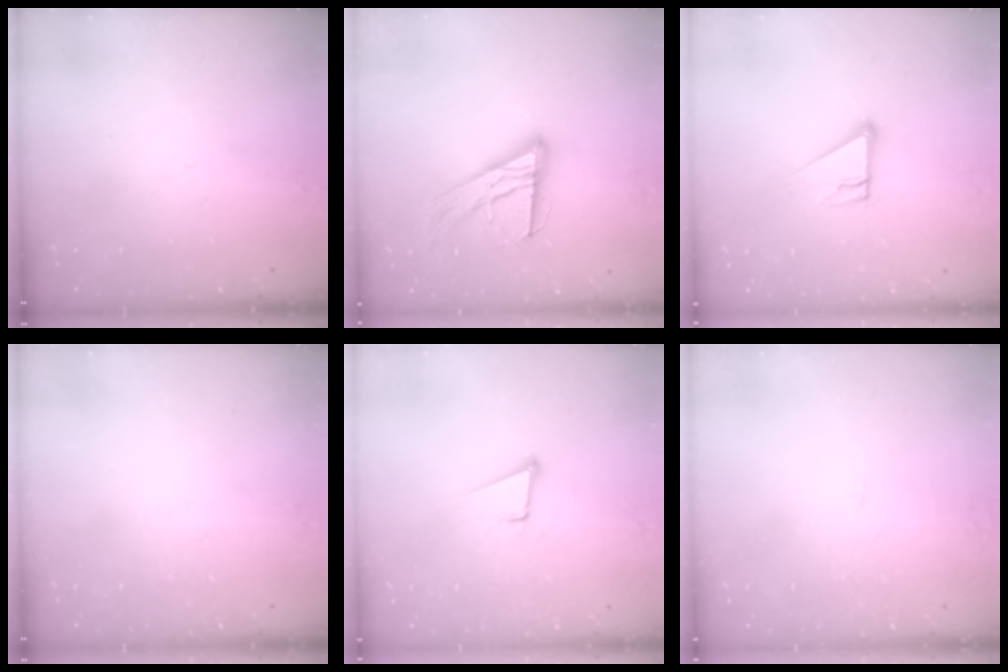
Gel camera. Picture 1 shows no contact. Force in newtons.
{"total": 16.7, "press": 16.6, "slide": 1.6}
{"total": 6.6, "press": 6.6, "slide": 0.6}
{"total": 0.0}
{"total": 4.3, "press": 3.4, "slide": 2.6}
{"total": 1.6, "press": 1.6, "slide": 0.1}